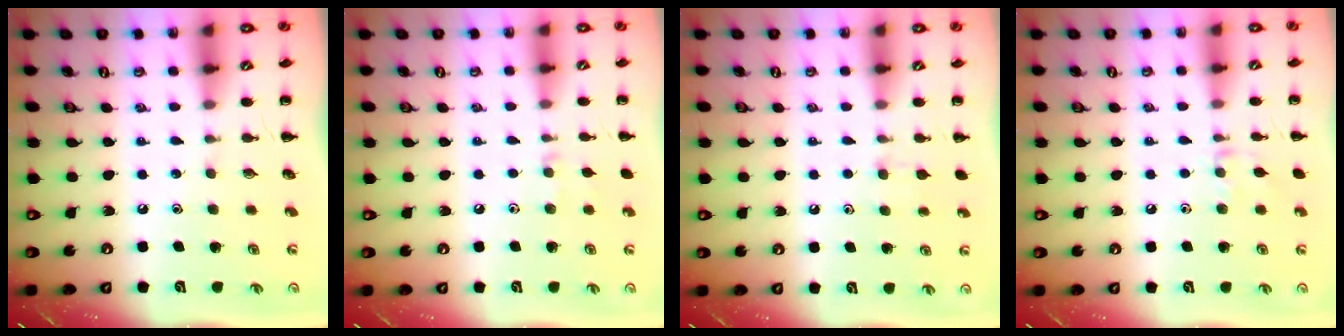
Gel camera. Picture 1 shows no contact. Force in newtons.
{"total": 5.3, "press": 5.0, "slide": 1.7}
{"total": 5.6, "press": 5.4, "slide": 1.6}
{"total": 7.1, "press": 6.9, "slide": 1.5}